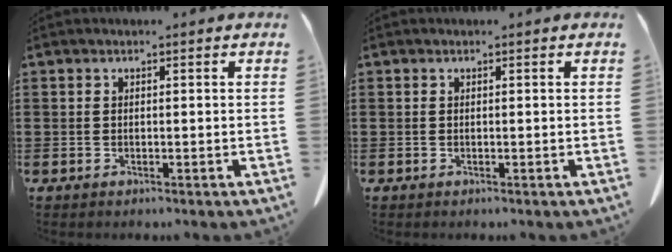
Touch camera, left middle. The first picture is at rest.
{"total": 0.0}